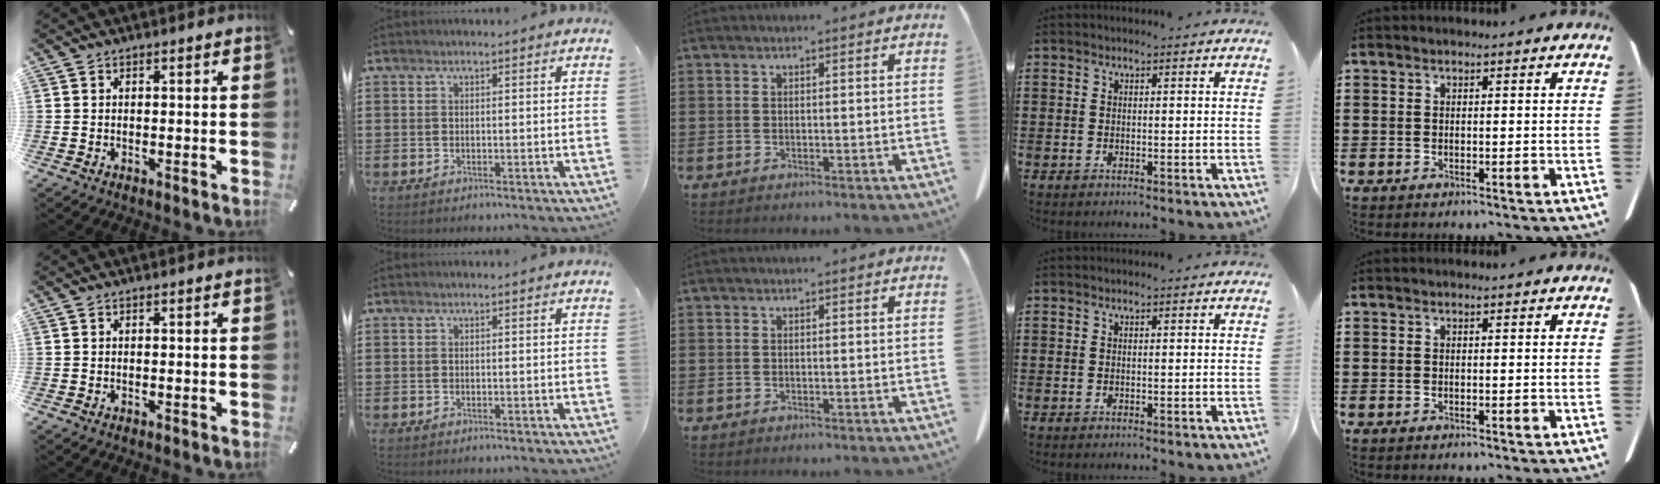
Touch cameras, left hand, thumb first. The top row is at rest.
{}